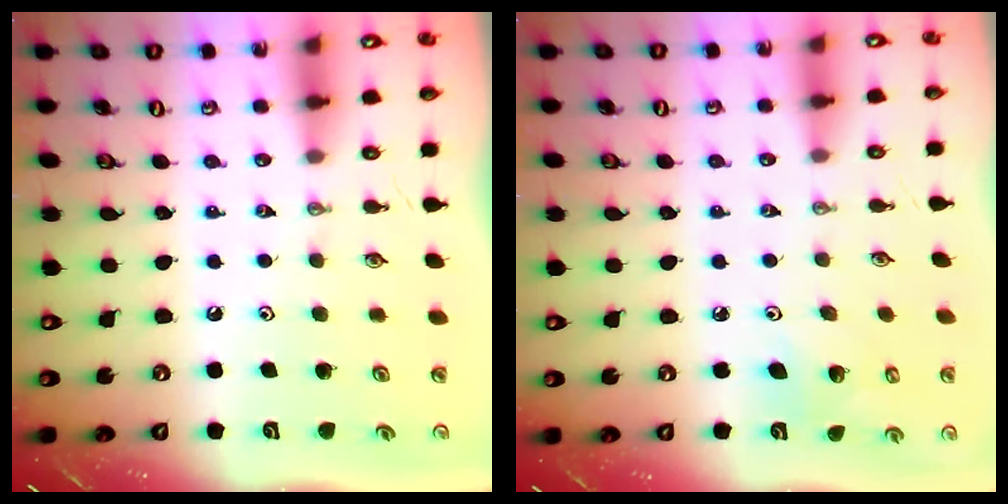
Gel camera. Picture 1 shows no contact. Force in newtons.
{"total": 5.5, "press": 5.3, "slide": 1.6}